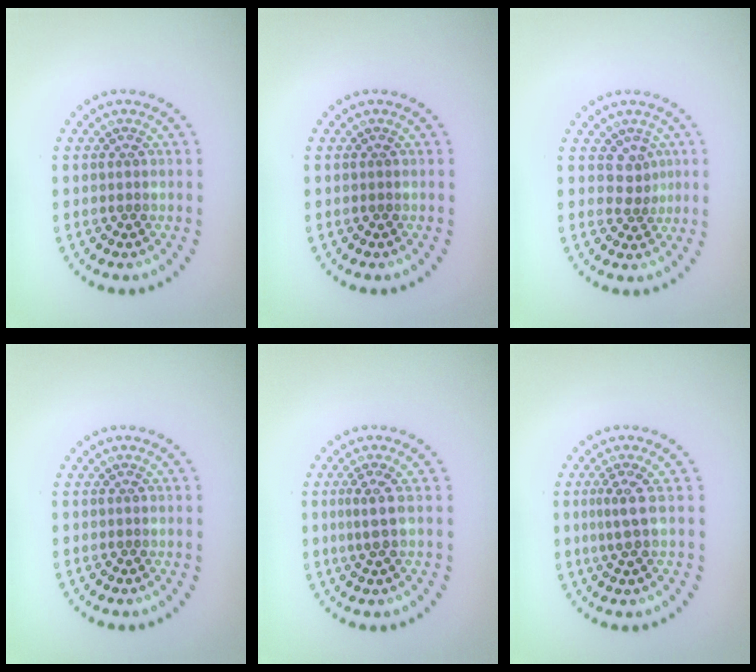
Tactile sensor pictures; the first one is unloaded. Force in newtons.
{"total": 0.0}
{"total": 1.7, "press": 1.2, "slide": 1.3}
{"total": 0.0}
{"total": 2.0, "press": 1.3, "slide": 1.5}
{"total": 2.1, "press": 1.4, "slide": 1.5}